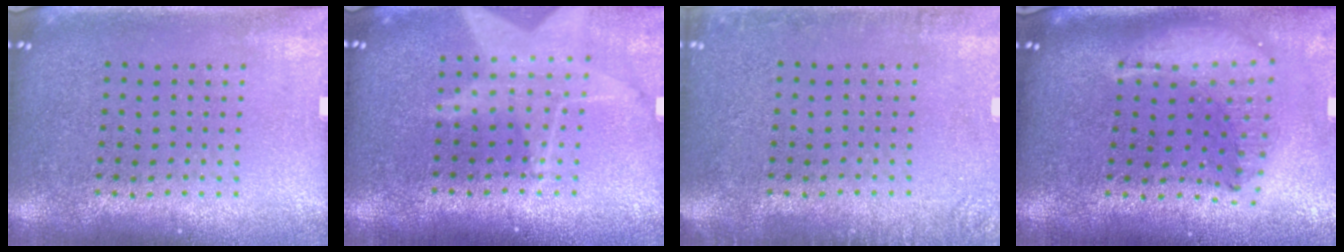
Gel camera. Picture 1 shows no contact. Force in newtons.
{"total": 1.7, "press": 1.4, "slide": 1.0}
{"total": 1.7, "press": 1.7, "slide": 0.3}
{"total": 1.6, "press": 1.4, "slide": 0.7}